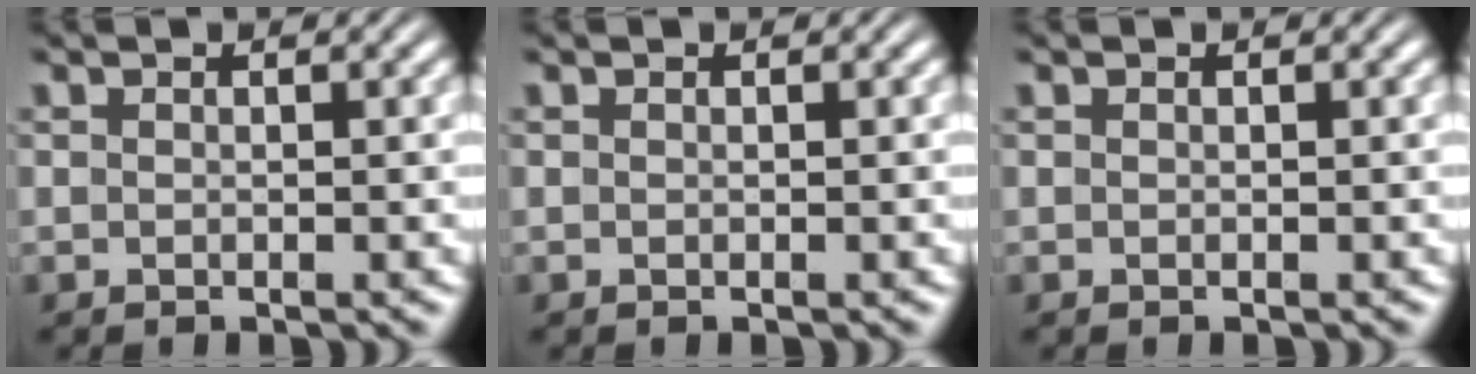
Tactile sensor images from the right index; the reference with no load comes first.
{"total": 0.0}
{"total": 0.0}